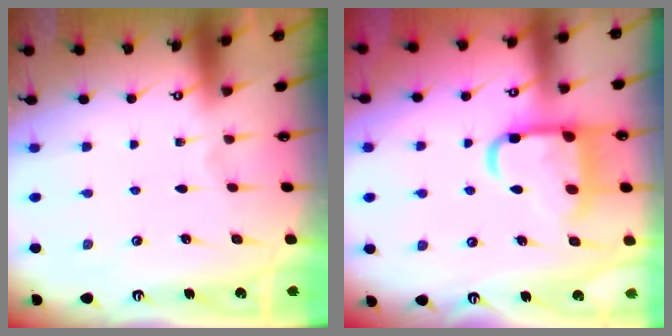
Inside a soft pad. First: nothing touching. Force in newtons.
{"total": 15.2, "press": 15.1, "slide": 1.4}